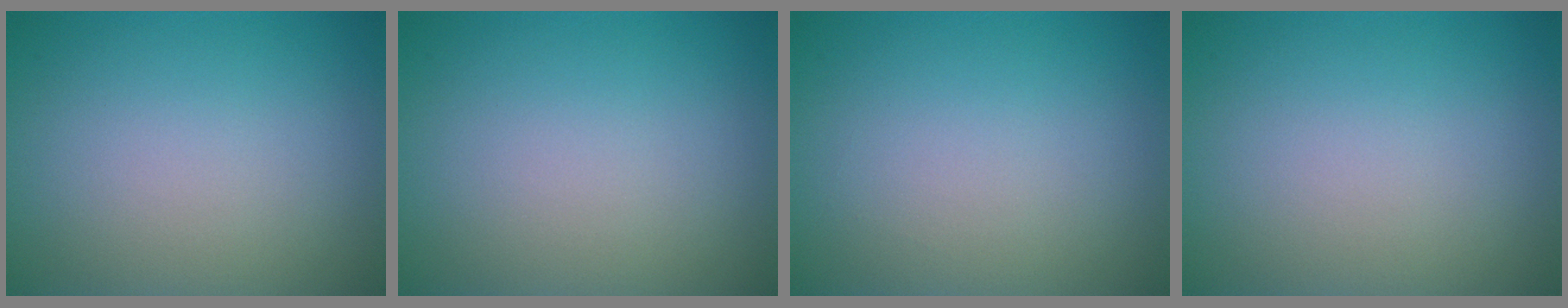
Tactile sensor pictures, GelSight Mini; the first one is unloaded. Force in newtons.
{"total": 0.0}
{"total": 0.0}
{"total": 0.0}